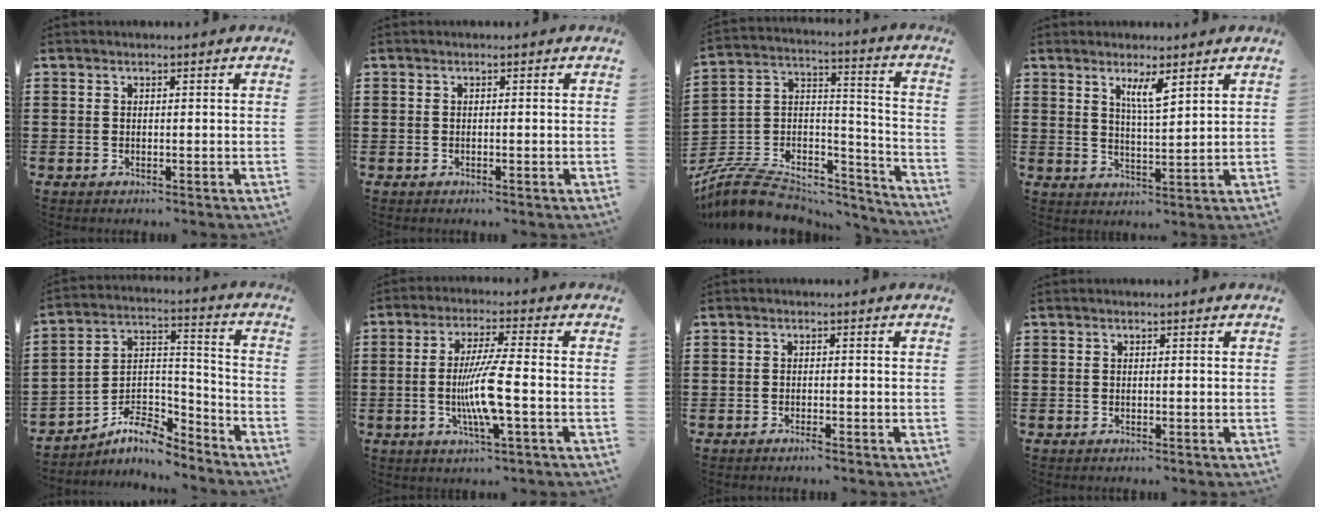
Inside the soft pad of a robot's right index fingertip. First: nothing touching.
{"total": 0.0}
{"total": 8.9, "force": [-7.1, 4.0, 3.7], "torque": [-0.081, 0.013, -0.137]}
{"total": 4.2, "force": [2.5, 0.7, 3.3], "torque": [-0.070, 0.003, 0.043]}
{"total": 8.0, "force": [-6.8, 2.8, 3.1], "torque": [-0.060, 0.010, -0.132]}
{"total": 8.1, "force": [-1.7, 0.5, 7.9], "torque": [-0.161, -0.017, -0.040]}
{"total": 0.9, "force": [-0.7, 0.0, 0.5], "torque": [-0.011, -0.004, -0.014]}
{"total": 0.0}